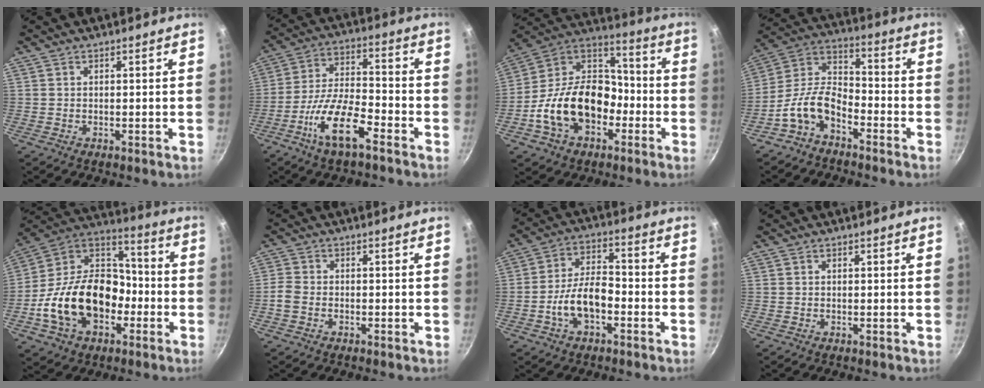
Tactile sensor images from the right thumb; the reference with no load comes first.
{"total": 13.0, "force": [-7.0, 4.4, 10.0], "torque": [-0.182, 0.040, -0.136]}
{"total": 20.9, "force": [-6.3, 14.4, 13.7], "torque": [-0.211, 0.070, -0.122]}
{"total": 11.2, "force": [-6.1, 6.3, 7.0], "torque": [-0.131, 0.068, -0.134]}
{"total": 23.7, "force": [-6.5, 16.4, 15.8], "torque": [-0.253, 0.071, -0.118]}
{"total": 3.3, "force": [-1.3, 2.3, 1.9], "torque": [-0.050, 0.012, -0.033]}
{"total": 10.2, "force": [-3.5, 5.4, 7.9], "torque": [-0.127, 0.043, -0.069]}
{"total": 0.0}